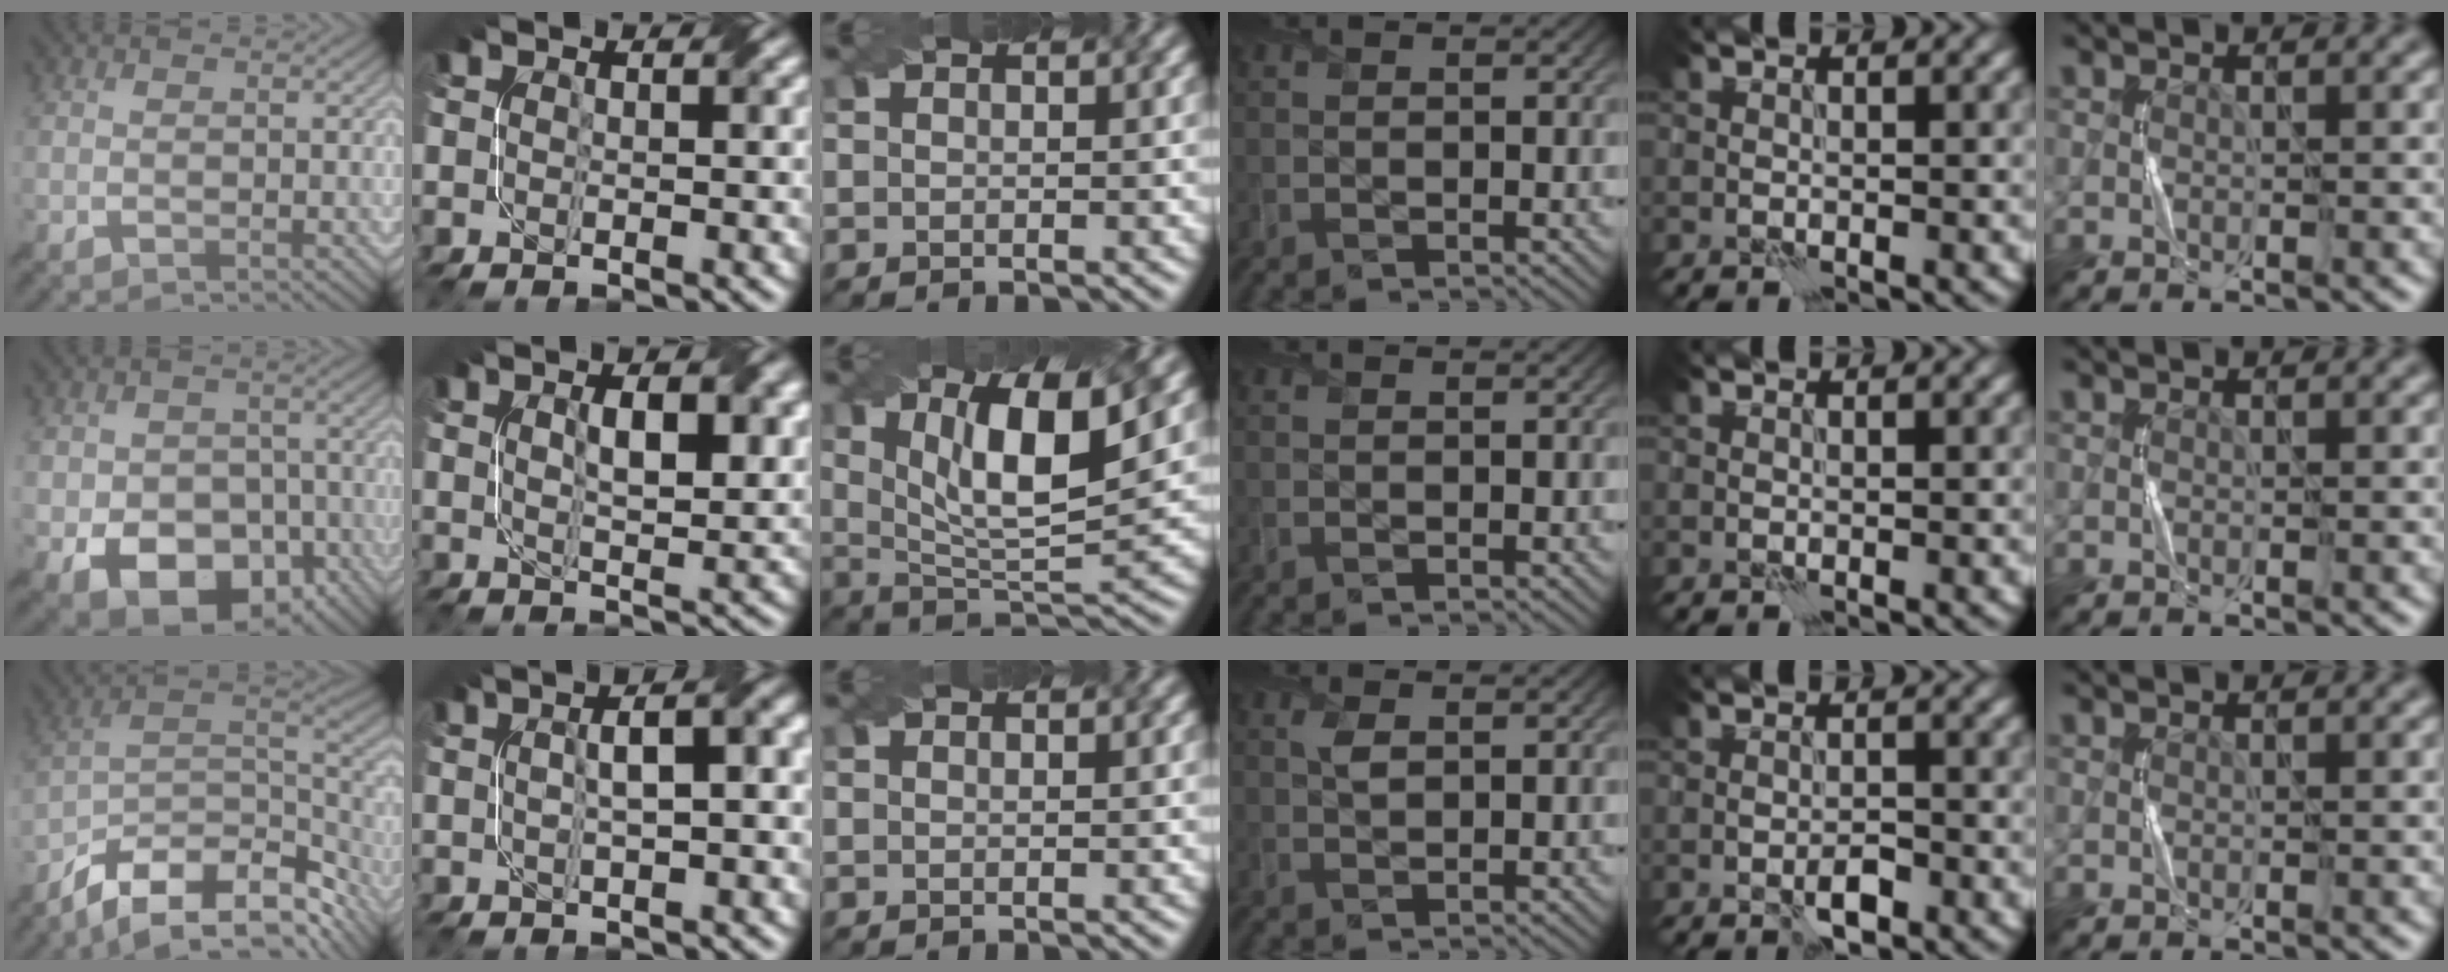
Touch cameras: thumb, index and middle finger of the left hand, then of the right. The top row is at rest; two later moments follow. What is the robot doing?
{"motion": "twist", "object": "screw"}